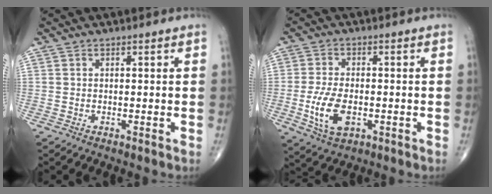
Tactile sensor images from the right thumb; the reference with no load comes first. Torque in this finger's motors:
{"motor_torque": [-0.25, 0.53, 0.86, 0.08, 0.09]}